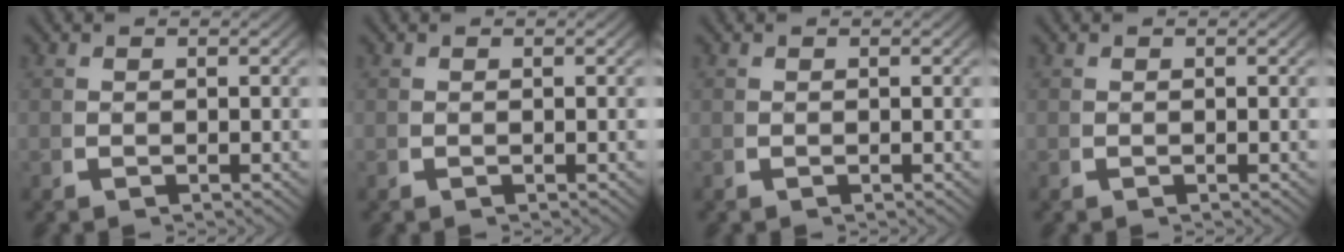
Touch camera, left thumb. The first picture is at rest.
{"total": 0.0}
{"total": 0.0}
{"total": 0.0}